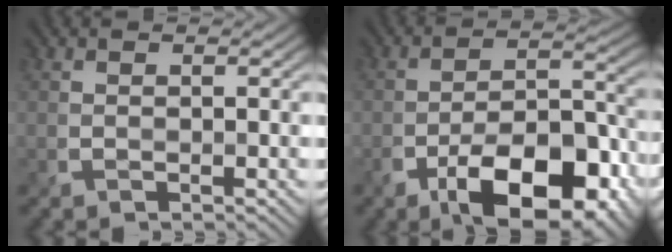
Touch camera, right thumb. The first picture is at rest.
{"total": 13.1, "force": [-6.9, 5.7, 9.5], "torque": [-0.155, -0.010, -0.117]}